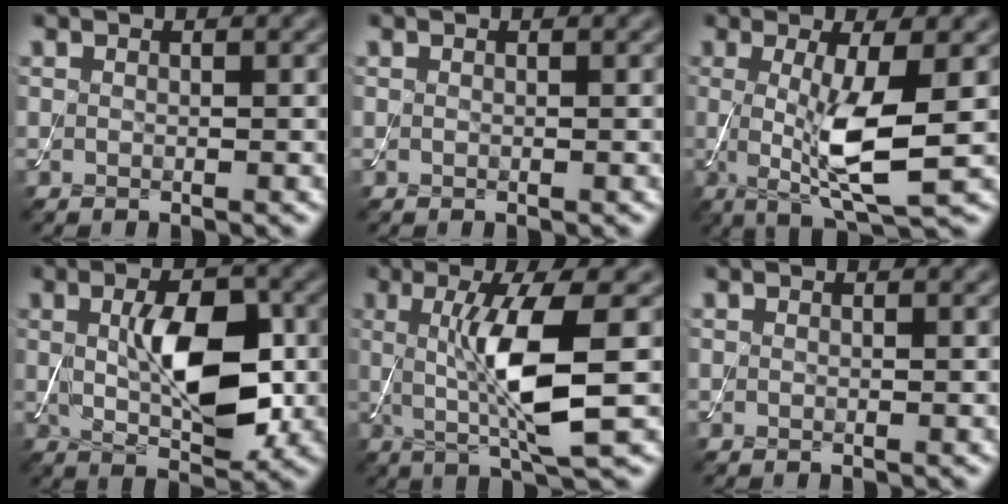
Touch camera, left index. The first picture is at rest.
{"total": 0.0}
{"total": 6.5, "force": [-0.2, 1.3, 6.4], "torque": [-0.117, -0.010, -0.003]}
{"total": 7.3, "force": [0.3, 3.4, 6.4], "torque": [-0.116, -0.001, 0.009]}
{"total": 7.3, "force": [0.3, 1.2, 7.2], "torque": [-0.131, -0.009, 0.013]}
{"total": 0.0}